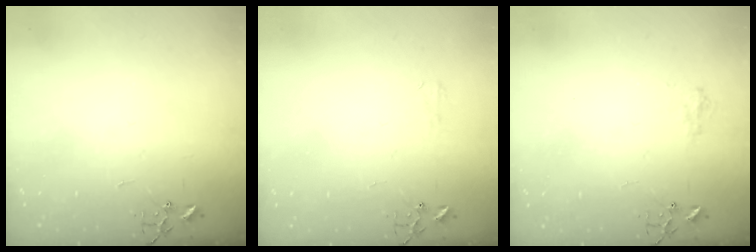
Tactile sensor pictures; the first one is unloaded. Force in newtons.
{"total": 4.6, "press": 4.5, "slide": 0.5}
{"total": 7.6, "press": 7.6, "slide": 0.9}